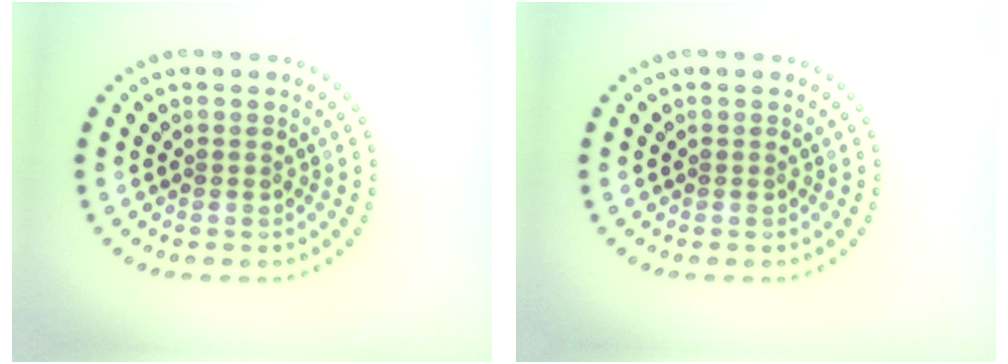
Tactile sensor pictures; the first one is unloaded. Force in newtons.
{"total": 0.0}